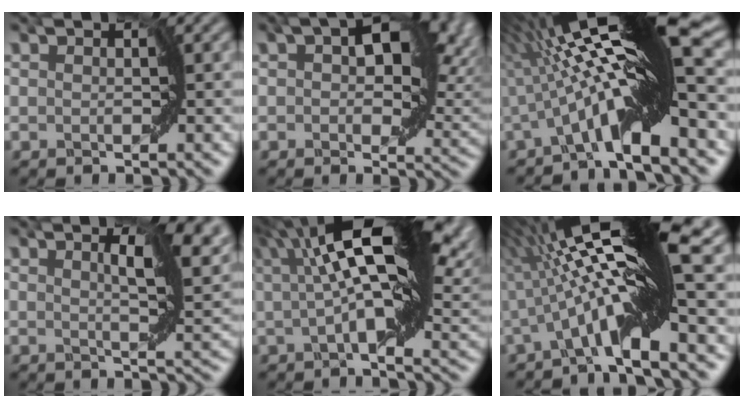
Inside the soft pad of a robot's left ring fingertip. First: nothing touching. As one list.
[{"total": 9.2, "force": [2.9, 5.1, 7.1], "torque": [-0.104, 0.001, 0.040]}, {"total": 13.9, "force": [0.6, 1.5, 13.8], "torque": [-0.213, 0.026, 0.007]}, {"total": 6.7, "force": [2.3, 1.9, 6.0], "torque": [-0.088, 0.005, 0.033]}, {"total": 13.4, "force": [5.4, 3.4, 11.8], "torque": [-0.194, 0.019, 0.084]}, {"total": 13.8, "force": [0.8, 1.6, 13.7], "torque": [-0.210, 0.025, 0.010]}]